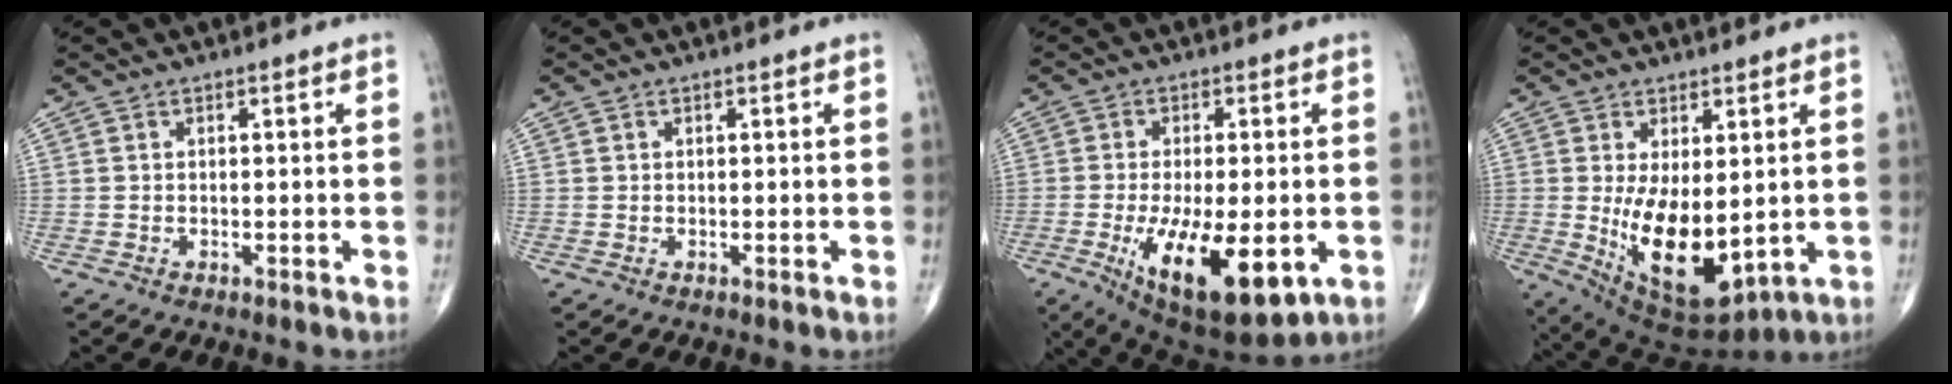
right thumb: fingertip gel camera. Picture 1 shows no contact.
{"total": 0.0}
{"total": 17.1, "force": [-5.2, 6.9, 14.7], "torque": [-0.236, -0.019, -0.062]}
{"total": 13.8, "force": [-0.6, 6.9, 11.9], "torque": [-0.186, -0.028, 0.016]}